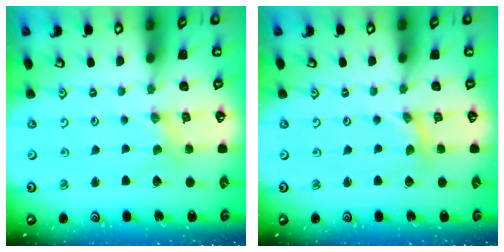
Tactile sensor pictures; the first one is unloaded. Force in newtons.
{"total": 0.0}